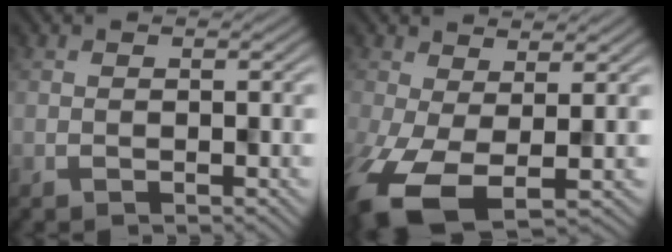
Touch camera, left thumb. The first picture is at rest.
{"total": 7.0, "force": [-1.8, 3.0, 6.1], "torque": [-0.142, -0.020, -0.029]}